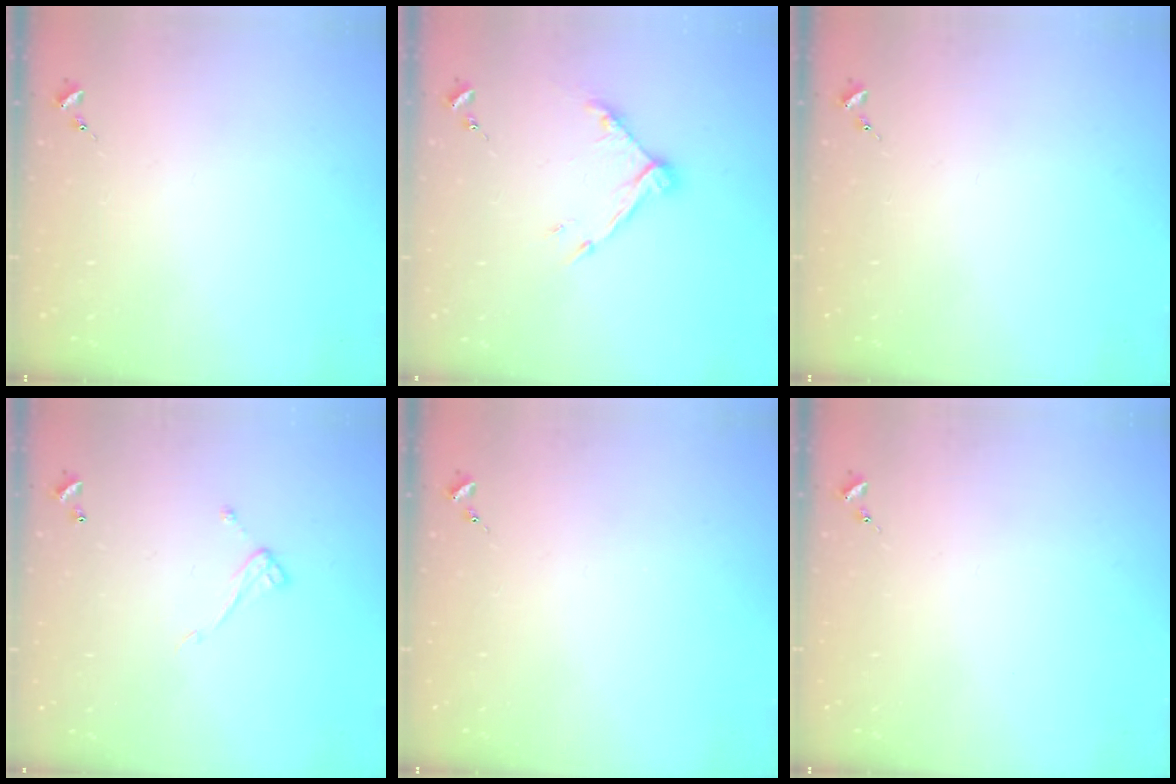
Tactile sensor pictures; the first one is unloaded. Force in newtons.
{"total": 10.4, "press": 10.4, "slide": 0.8}
{"total": 0.0}
{"total": 7.5, "press": 7.4, "slide": 0.4}
{"total": 0.0}
{"total": 0.0}